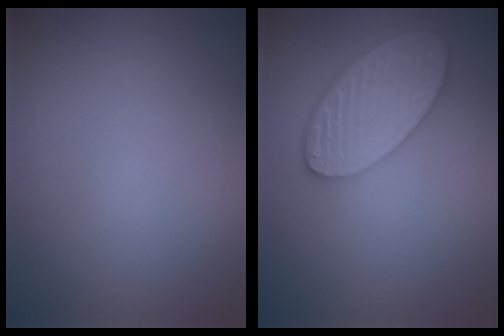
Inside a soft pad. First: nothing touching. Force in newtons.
{"total": 5.6, "press": 4.8, "slide": 2.8}